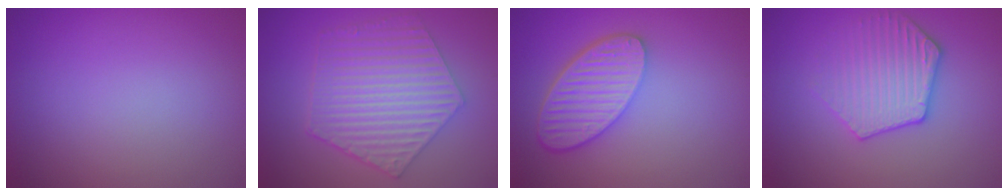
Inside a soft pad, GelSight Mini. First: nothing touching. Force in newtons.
{"total": 6.3, "press": 4.8, "slide": 4.0}
{"total": 5.7, "press": 4.4, "slide": 3.6}
{"total": 3.6, "press": 3.5, "slide": 0.7}